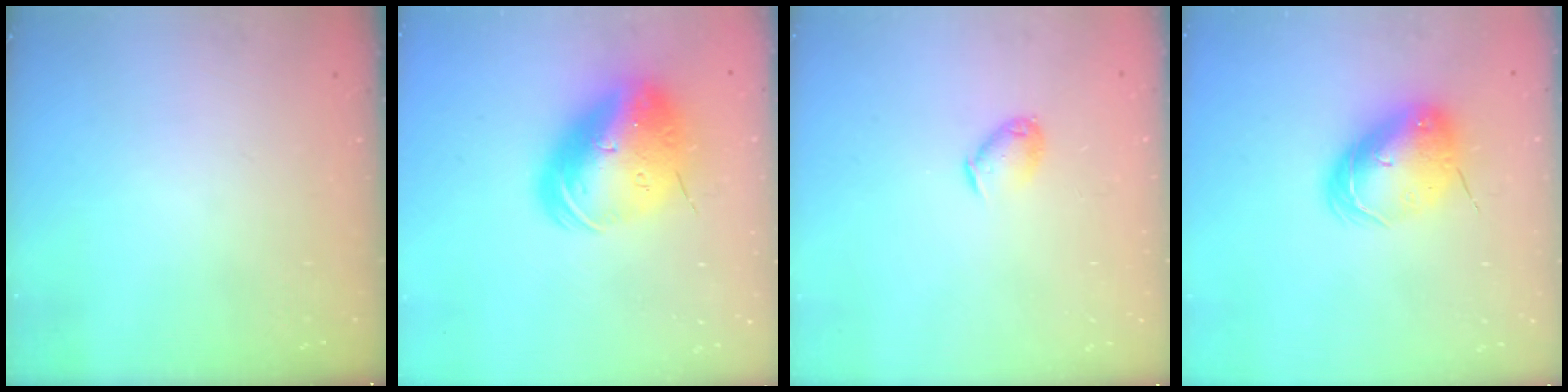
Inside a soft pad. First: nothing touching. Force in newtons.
{"total": 22.4, "press": 22.1, "slide": 4.0}
{"total": 5.6, "press": 5.6, "slide": 0.8}
{"total": 9.0, "press": 8.9, "slide": 1.7}